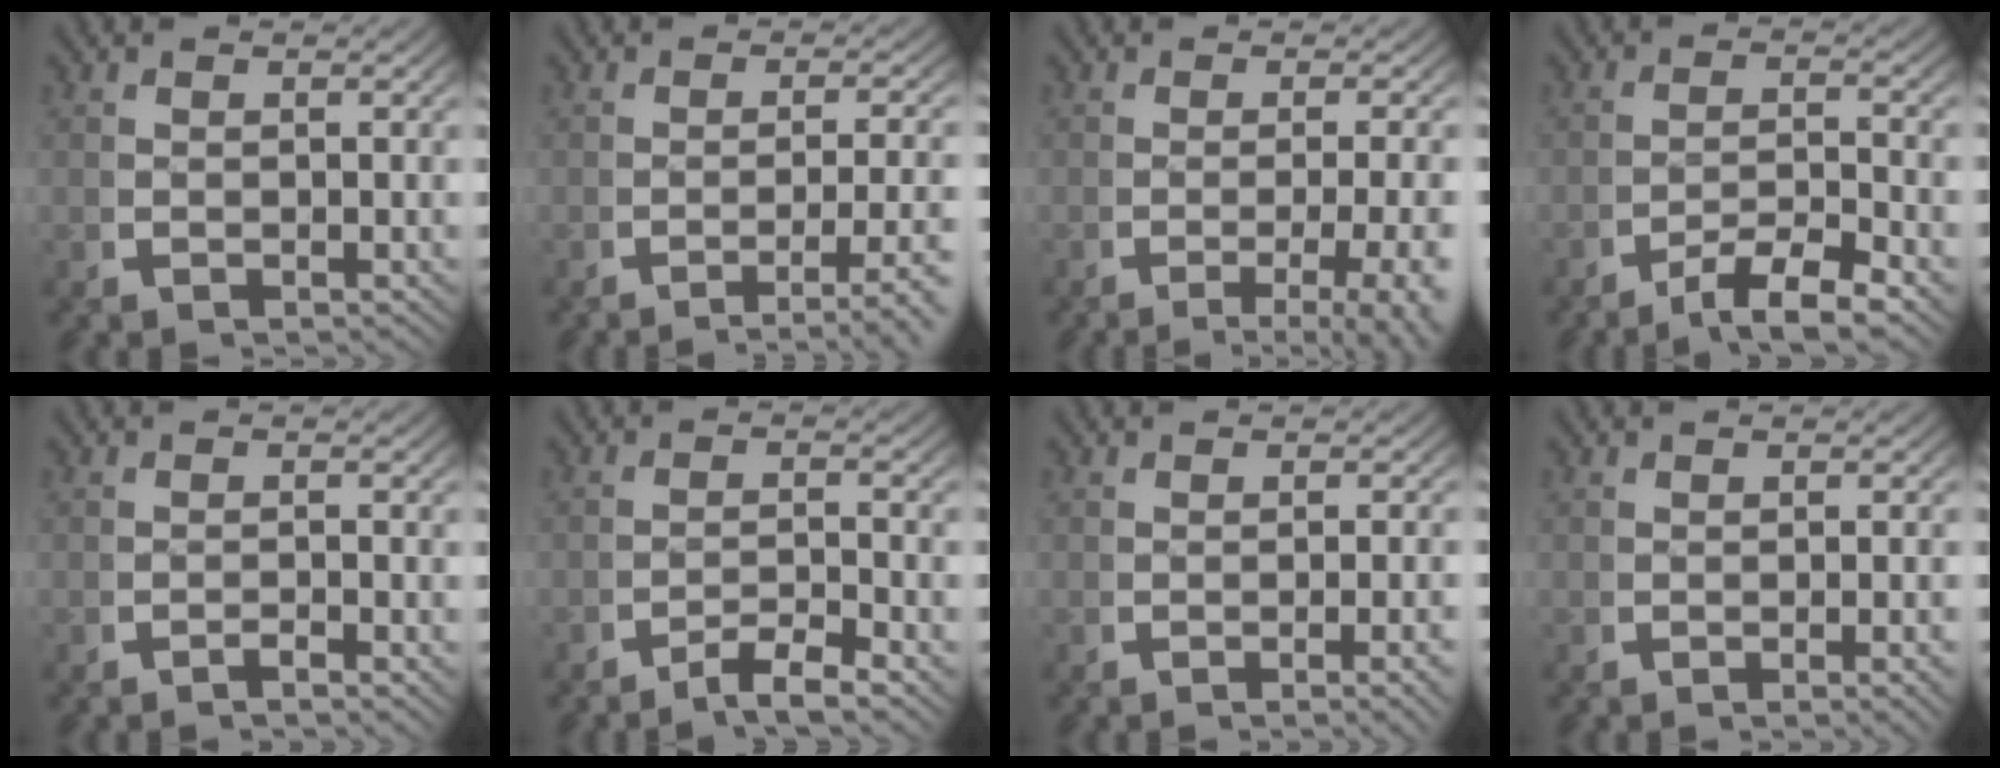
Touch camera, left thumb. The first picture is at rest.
{"total": 4.9, "force": [-3.3, 1.1, 3.5], "torque": [-0.056, -0.005, -0.048]}
{"total": 6.2, "force": [-3.6, 2.1, 4.5], "torque": [-0.073, -0.019, -0.045]}
{"total": 4.2, "force": [-2.5, 1.6, 3.0], "torque": [-0.044, -0.006, -0.042]}
{"total": 1.0, "force": [-0.9, -0.1, 0.4], "torque": [-0.005, 0.003, -0.022]}
{"total": 2.7, "force": [-2.0, 0.6, 1.7], "torque": [-0.026, -0.004, -0.037]}
{"total": 2.2, "force": [-0.9, 0.1, 2.0], "torque": [-0.030, 0.006, -0.017]}
{"total": 1.3, "force": [-0.4, 0.0, 1.2], "torque": [-0.021, 0.006, -0.009]}